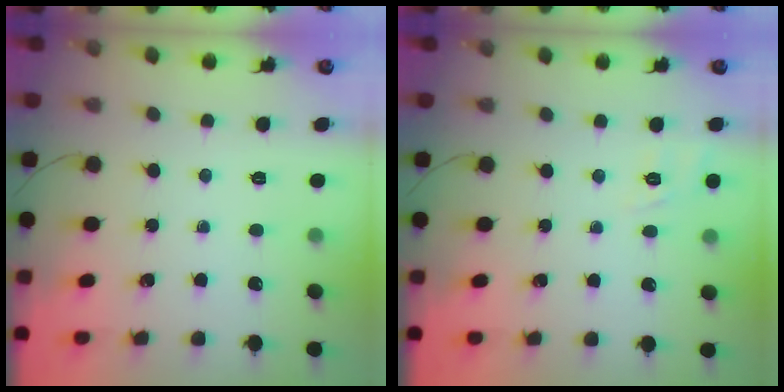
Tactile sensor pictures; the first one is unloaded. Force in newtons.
{"total": 3.0, "press": 2.4, "slide": 1.7}